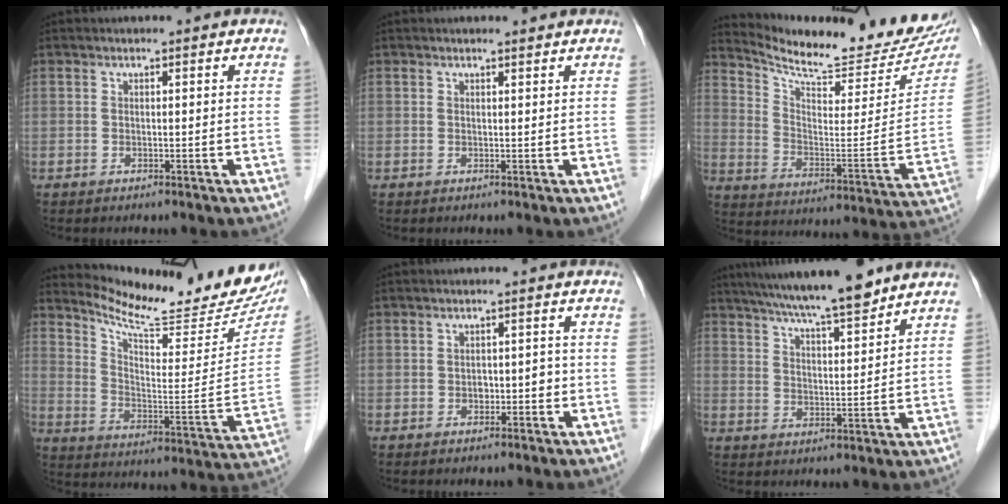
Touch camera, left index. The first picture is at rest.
{"total": 0.9, "force": [0.8, 0.0, 0.2], "torque": [-0.009, -0.001, 0.015]}
{"total": 20.2, "force": [18.9, 2.8, 6.4], "torque": [-0.107, -0.077, 0.261]}
{"total": 20.7, "force": [18.9, 1.6, 8.2], "torque": [-0.133, -0.085, 0.263]}
{"total": 2.3, "force": [-0.9, 1.4, 1.5], "torque": [-0.022, 0.011, -0.010]}
{"total": 13.4, "force": [11.3, 0.9, 7.1], "torque": [-0.116, 0.011, 0.178]}